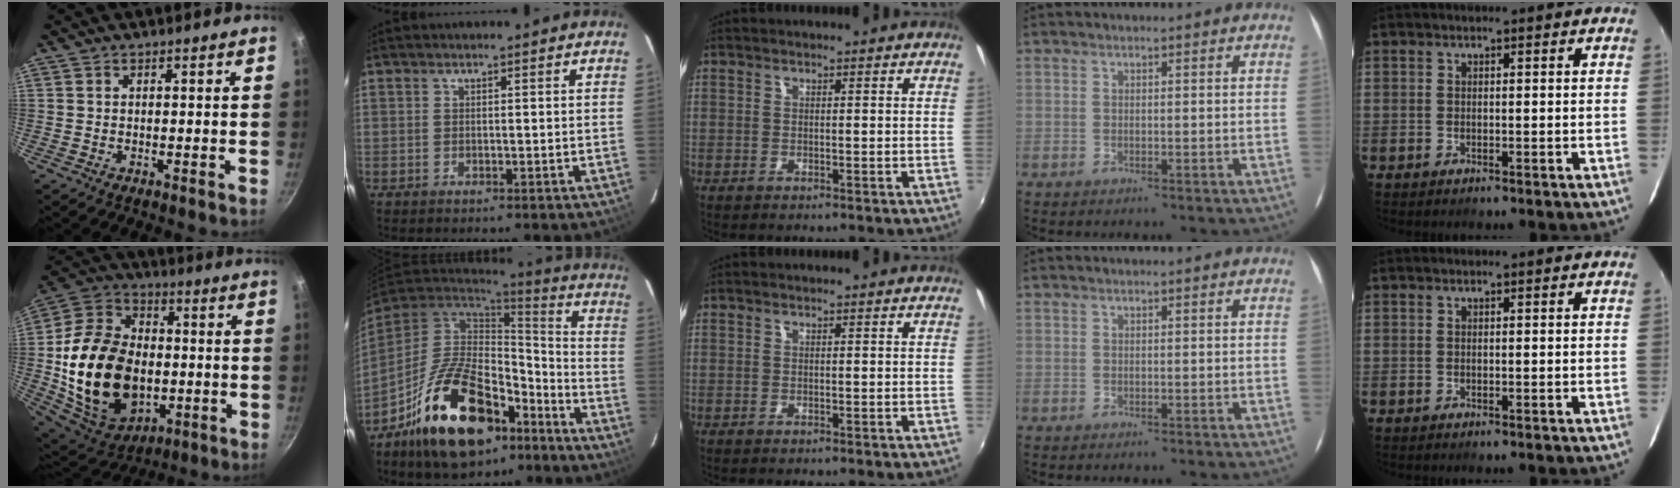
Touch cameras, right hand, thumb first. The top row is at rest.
{"thumb": {"total": 26.2, "force": [-2.9, 18.0, 18.7], "torque": [-0.327, 0.018, -0.041]}, "index": {"total": 23.5, "force": [-13.1, 12.3, 15.1], "torque": [-0.294, 0.007, -0.202]}}